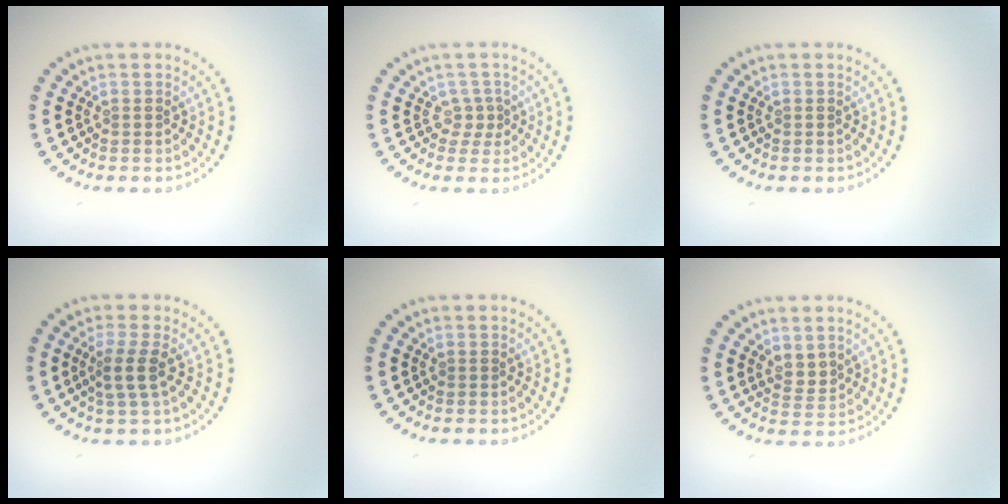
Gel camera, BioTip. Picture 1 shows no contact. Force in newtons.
{"total": 1.4, "press": 0.8, "slide": 1.1}
{"total": 0.0}
{"total": 2.2, "press": 1.8, "slide": 1.3}
{"total": 0.0}
{"total": 1.7, "press": 1.3, "slide": 1.1}